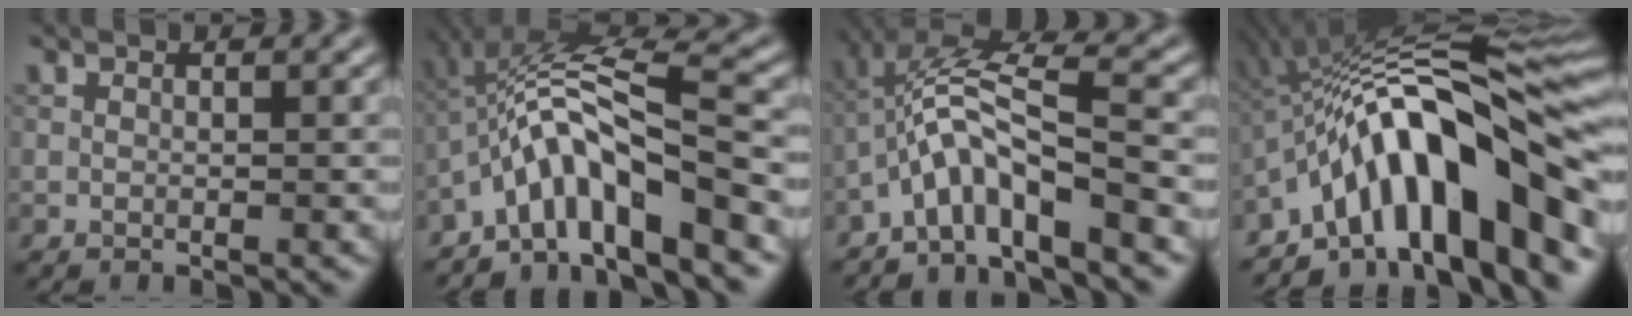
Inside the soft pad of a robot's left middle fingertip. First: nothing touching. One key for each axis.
{"total": 8.9, "fx": -4.2, "fy": 2.1, "fz": 7.5, "tx": -0.126, "ty": 0.020, "tz": -0.082}
{"total": 7.7, "fx": -3.7, "fy": 1.7, "fz": 6.5, "tx": -0.123, "ty": 0.018, "tz": -0.075}
{"total": 15.9, "fx": -5.2, "fy": 5.1, "fz": 14.0, "tx": -0.189, "ty": 0.043, "tz": -0.097}